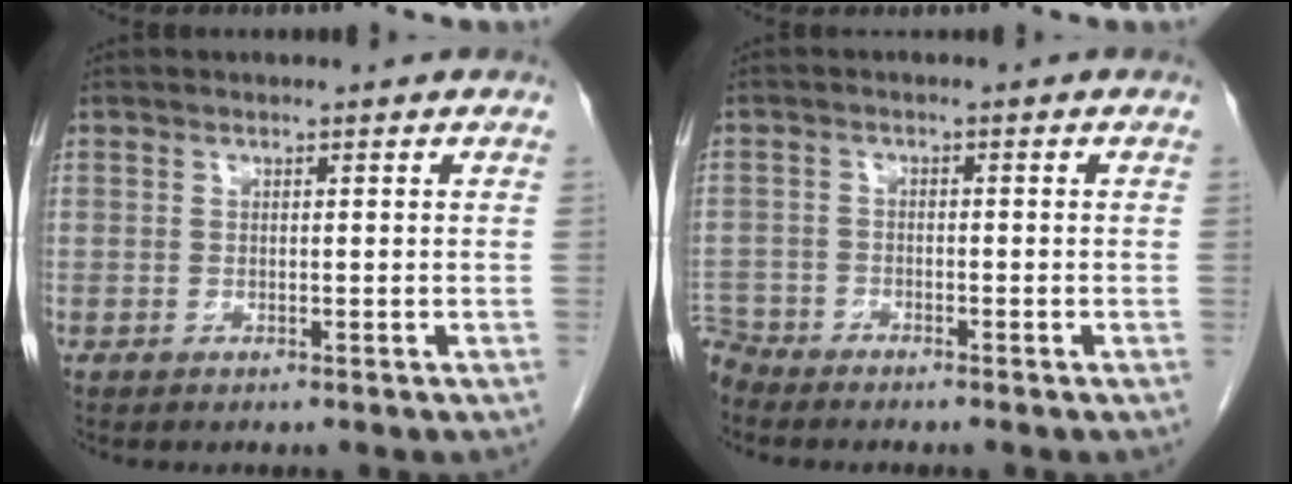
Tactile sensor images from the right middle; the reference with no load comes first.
{"total": 3.6, "force": [-3.5, 0.7, -0.4], "torque": [0.014, -0.009, -0.067]}